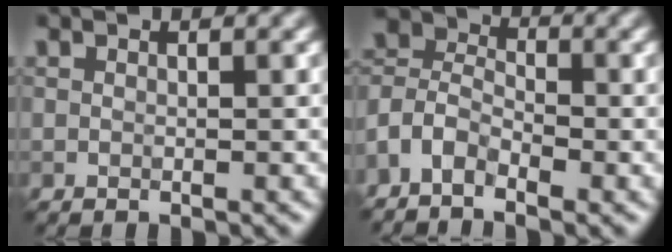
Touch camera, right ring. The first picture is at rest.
{"total": 4.2, "force": [-2.4, 2.5, 2.3], "torque": [-0.046, 0.003, -0.063]}